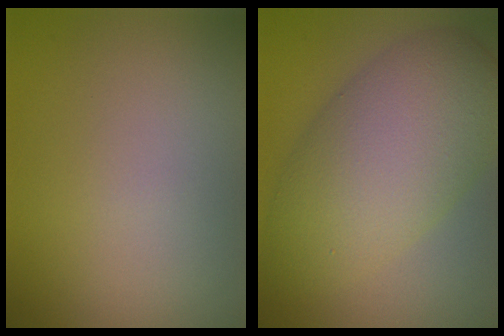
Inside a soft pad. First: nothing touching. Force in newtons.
{"total": 8.6, "press": 8.6, "slide": 0.1}